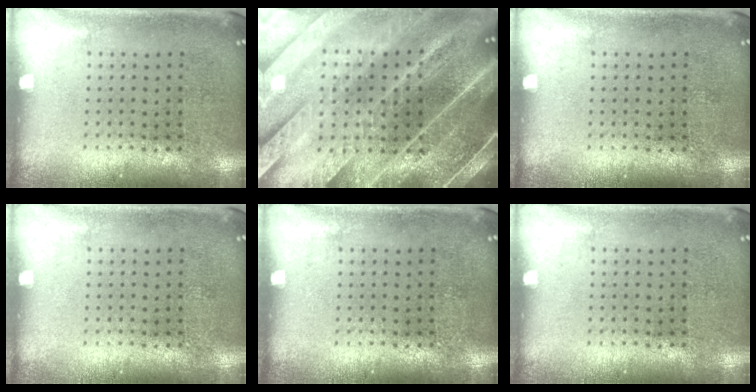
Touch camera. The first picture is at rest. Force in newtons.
{"total": 5.5, "press": 4.6, "slide": 2.9}
{"total": 0.0}
{"total": 0.0}
{"total": 0.0}
{"total": 0.0}